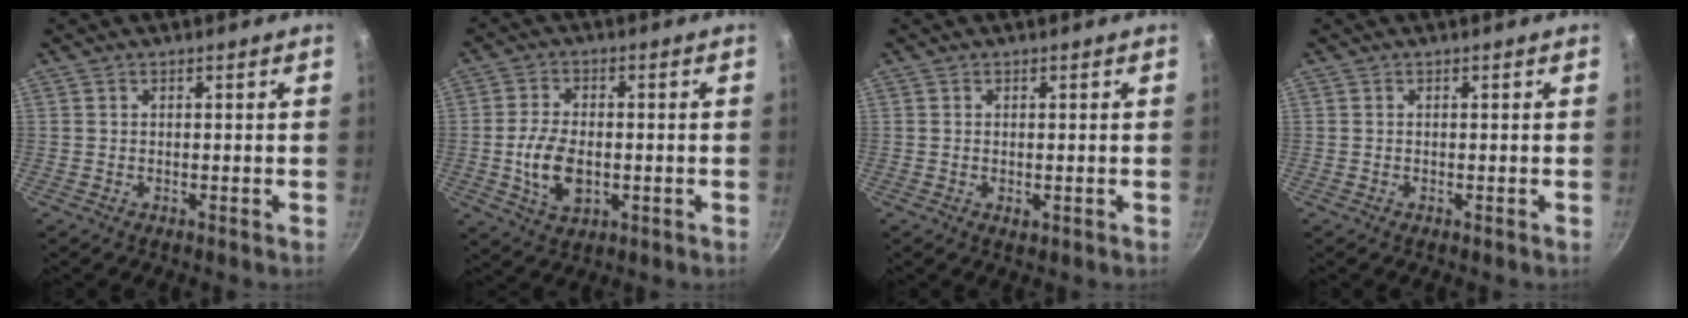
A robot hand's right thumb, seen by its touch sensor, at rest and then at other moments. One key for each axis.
{"total": 8.9, "fx": -1.3, "fy": 5.3, "fz": 7.0, "tx": -0.130, "ty": 0.003, "tz": -0.022}
{"total": 1.1, "fx": -0.2, "fy": 0.6, "fz": 1.0, "tx": -0.016, "ty": -0.003, "tz": -0.002}
{"total": 0.0}